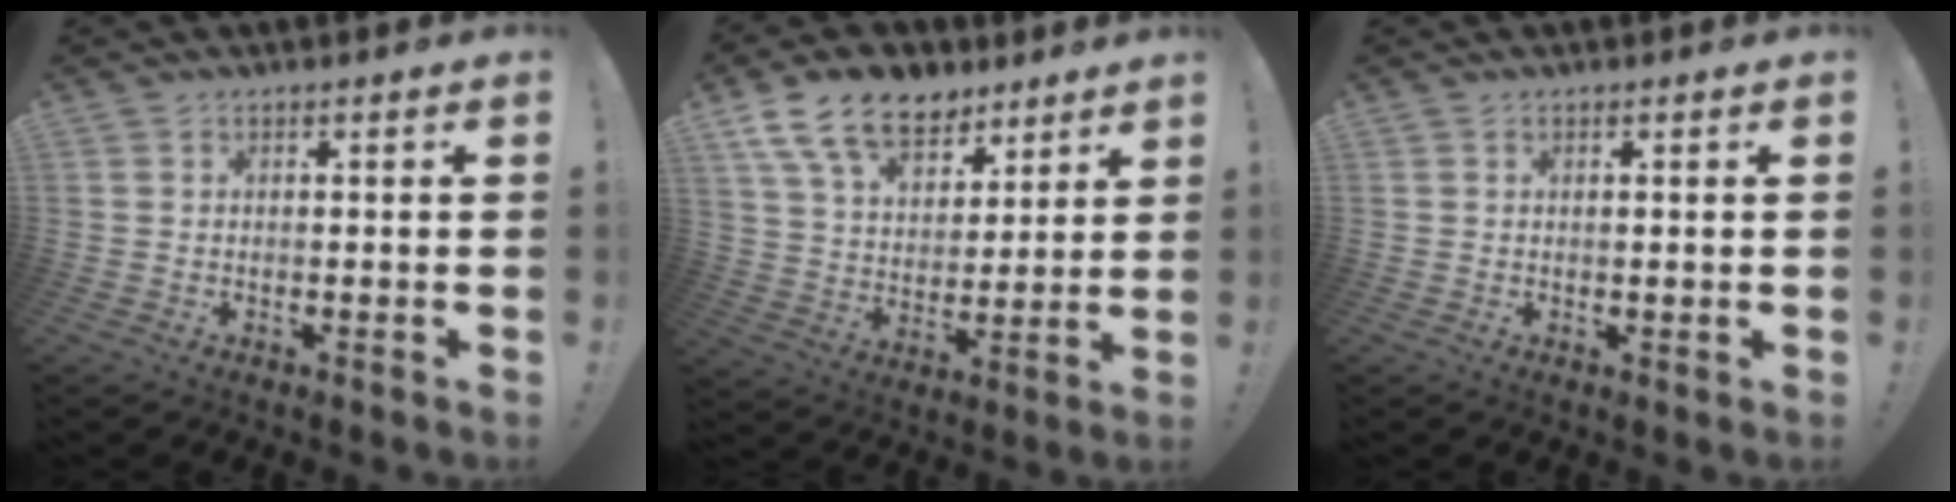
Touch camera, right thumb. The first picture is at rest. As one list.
[{"total": 16.1, "force": [10.0, 9.7, 7.9], "torque": [-0.132, -0.058, 0.187]}, {"total": 0.8, "force": [0.5, 0.2, 0.6], "torque": [-0.006, -0.001, 0.007]}]